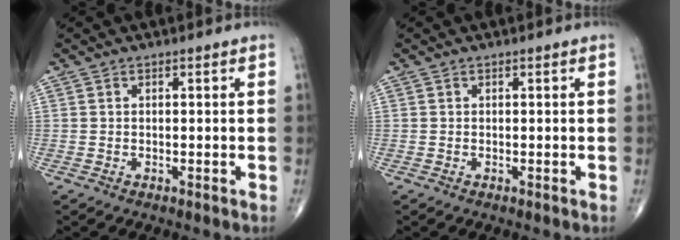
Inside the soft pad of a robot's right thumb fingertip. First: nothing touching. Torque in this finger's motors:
{"motor_torque": [0.27, 0.03, -0.11, -0.04, 0.02]}